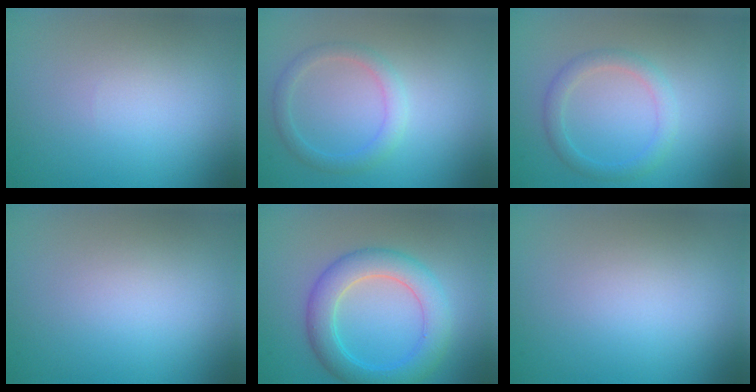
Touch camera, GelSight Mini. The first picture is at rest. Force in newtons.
{"total": 2.0, "press": 2.0, "slide": 0.1}
{"total": 2.1, "press": 2.1, "slide": 0.1}
{"total": 0.0}
{"total": 5.1, "press": 5.1, "slide": 0.2}
{"total": 0.0}